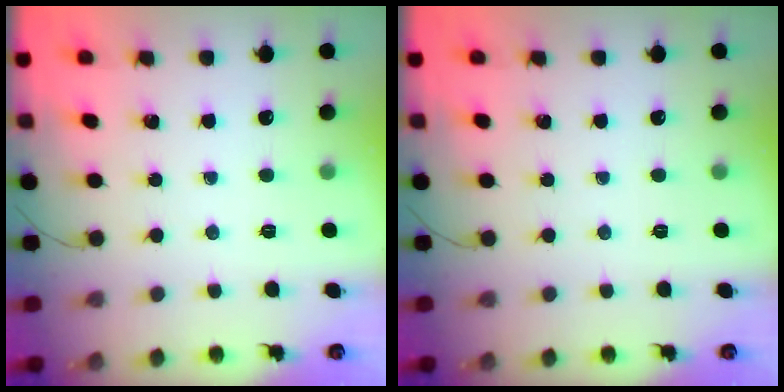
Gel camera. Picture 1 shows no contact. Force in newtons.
{"total": 0.0}